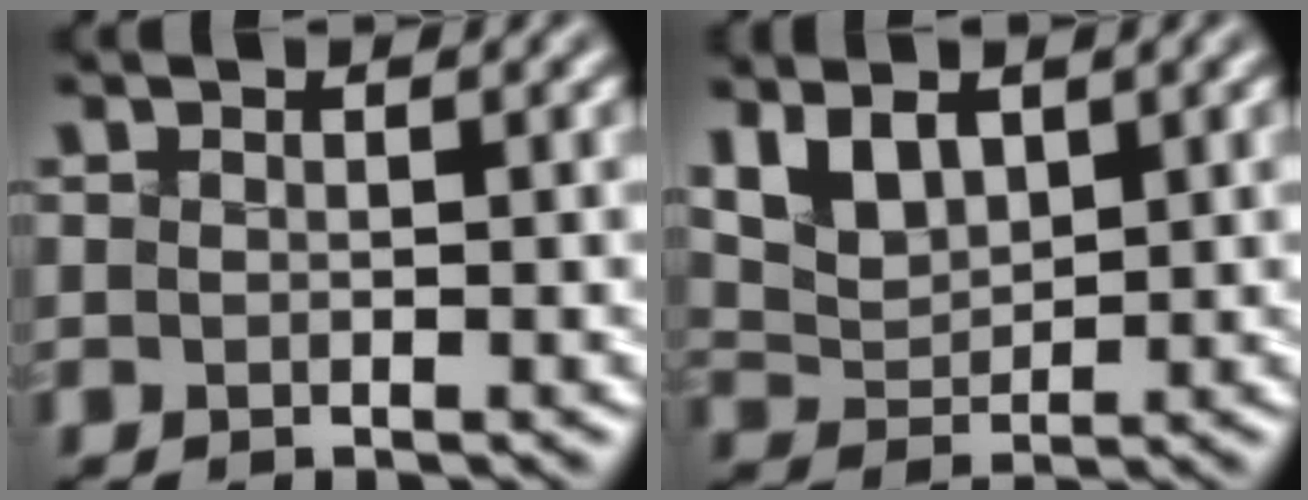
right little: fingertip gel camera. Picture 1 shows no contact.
{"total": 4.2, "force": [2.2, 2.4, 2.7], "torque": [-0.061, 0.011, 0.048]}